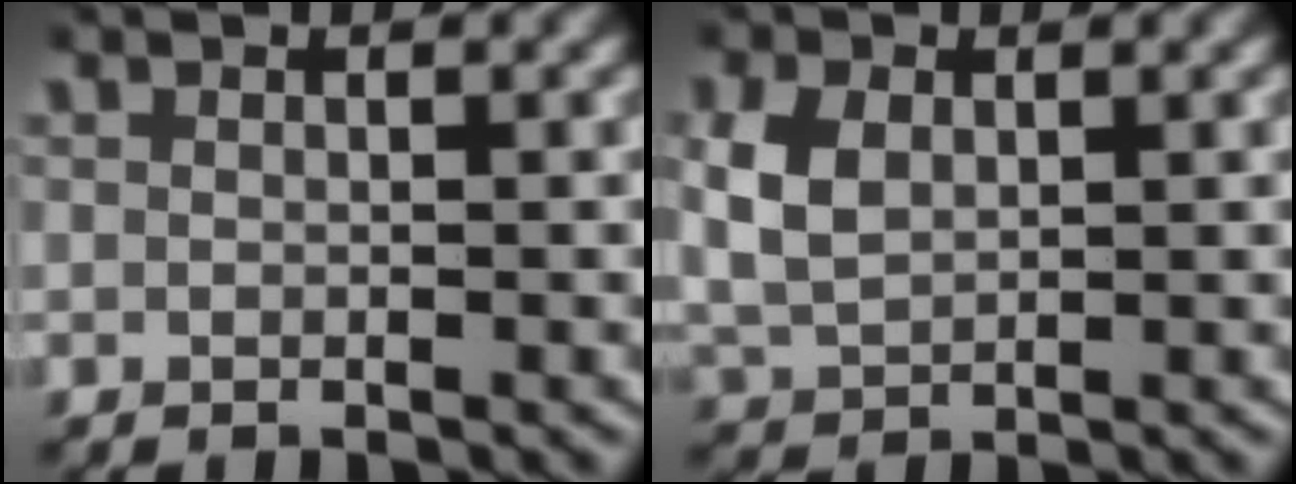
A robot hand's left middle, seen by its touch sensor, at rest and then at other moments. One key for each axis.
{"total": 4.3, "fx": 0.6, "fy": 3.5, "fz": 2.4, "tx": -0.076, "ty": -0.011, "tz": 0.021}